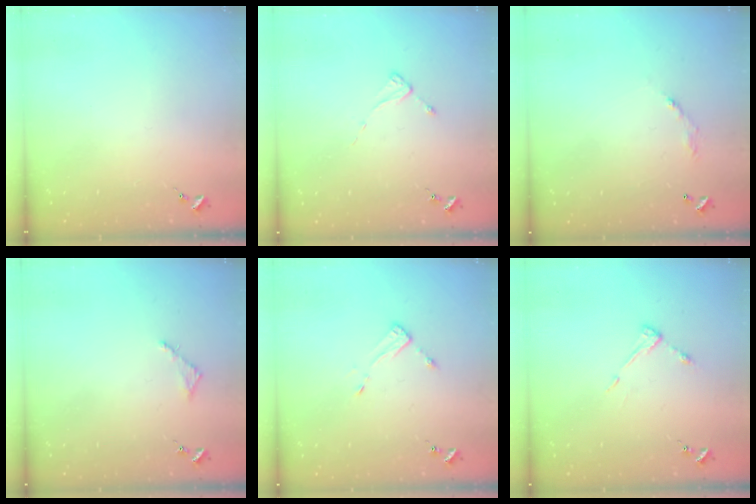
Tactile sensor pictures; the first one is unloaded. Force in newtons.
{"total": 2.0, "press": 2.0, "slide": 0.3}
{"total": 5.7, "press": 5.7, "slide": 0.4}
{"total": 2.8, "press": 2.7, "slide": 0.3}
{"total": 3.5, "press": 3.5, "slide": 0.1}
{"total": 5.0, "press": 4.9, "slide": 0.4}